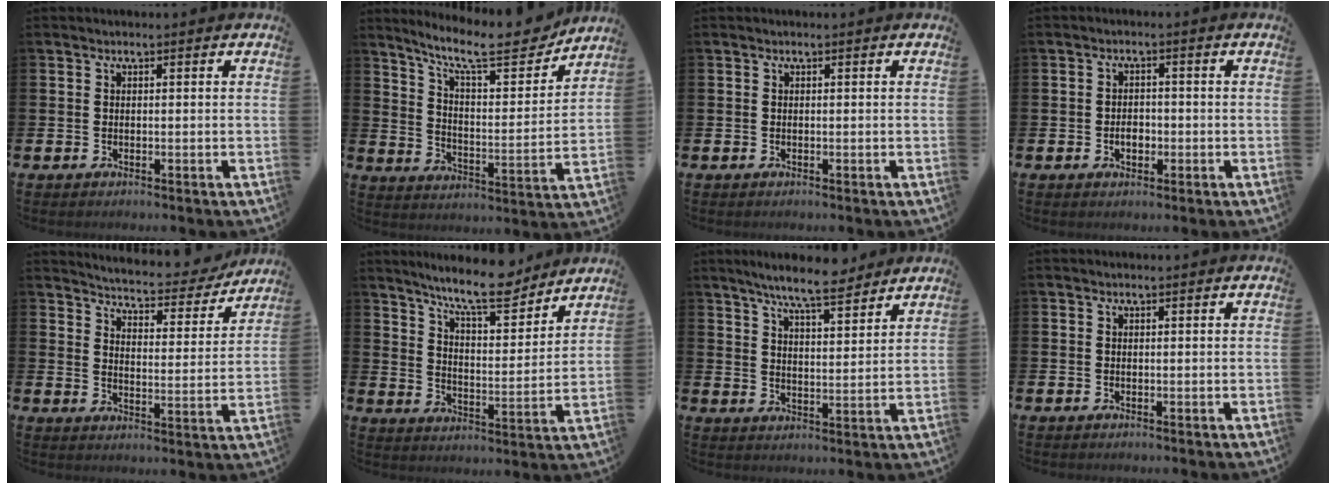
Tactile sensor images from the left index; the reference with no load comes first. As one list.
[{"total": 11.7, "force": [10.2, 2.3, 5.2], "torque": [-0.120, -0.064, 0.174]}, {"total": 0.0}, {"total": 2.4, "force": [-0.7, 1.7, 1.6], "torque": [-0.023, 0.002, -0.017]}, {"total": 5.4, "force": [5.2, 0.8, 0.8], "torque": [-0.040, -0.042, 0.086]}, {"total": 10.7, "force": [9.4, 2.0, 4.6], "torque": [-0.100, -0.051, 0.165]}, {"total": 7.7, "force": [7.1, 0.8, 2.9], "torque": [-0.067, -0.034, 0.124]}, {"total": 0.0}]